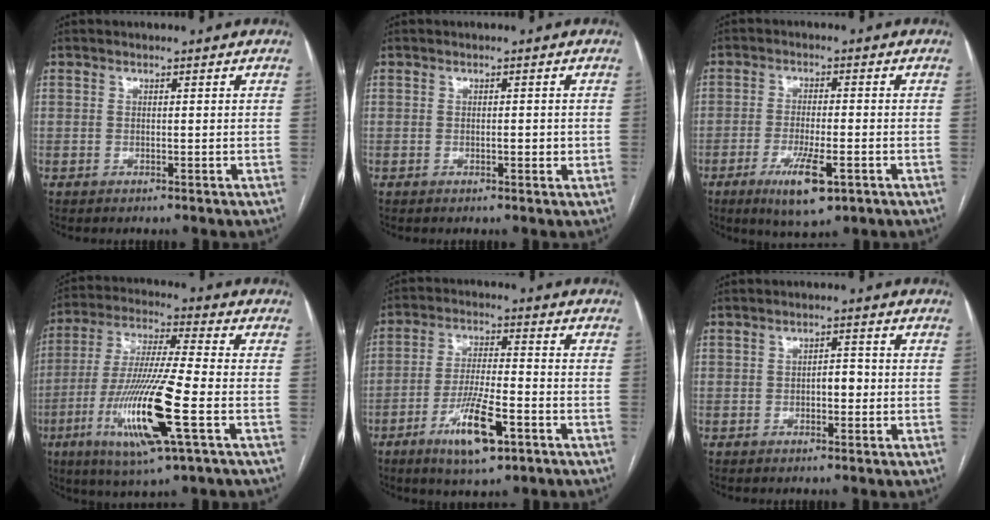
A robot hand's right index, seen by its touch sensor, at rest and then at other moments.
{"total": 1.3, "force": [-0.2, 0.6, 1.2], "torque": [-0.017, 0.001, -0.003]}
{"total": 7.9, "force": [-3.8, 1.7, 6.7], "torque": [-0.120, -0.014, -0.057]}
{"total": 16.8, "force": [-5.5, 0.6, 15.9], "torque": [-0.323, -0.022, -0.101]}
{"total": 10.2, "force": [-5.1, 2.1, 8.6], "torque": [-0.163, -0.011, -0.086]}
{"total": 2.4, "force": [-0.4, 1.2, 2.0], "torque": [-0.025, 0.008, -0.005]}